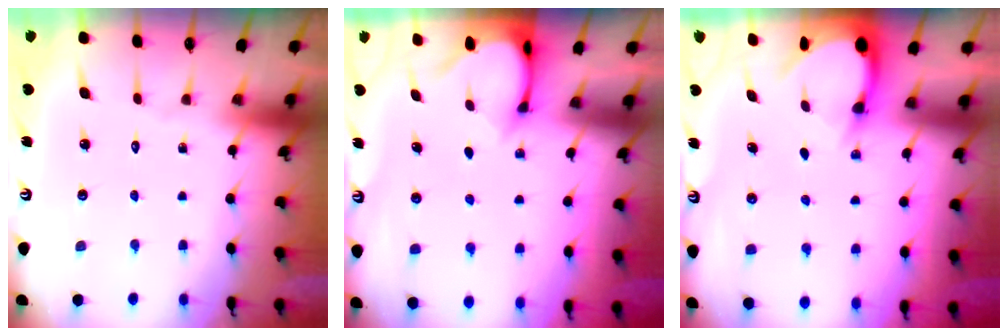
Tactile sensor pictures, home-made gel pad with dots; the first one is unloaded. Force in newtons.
{"total": 3.3, "press": 3.2, "slide": 0.2}
{"total": 3.6, "press": 3.6, "slide": 0.3}